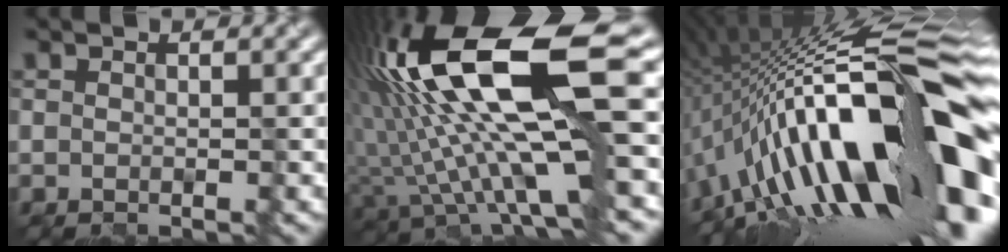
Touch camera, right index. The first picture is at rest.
{"total": 16.1, "force": [2.7, 5.0, 15.1], "torque": [-0.292, 0.007, 0.051]}
{"total": 20.8, "force": [-4.5, 5.9, 19.5], "torque": [-0.295, 0.035, -0.105]}